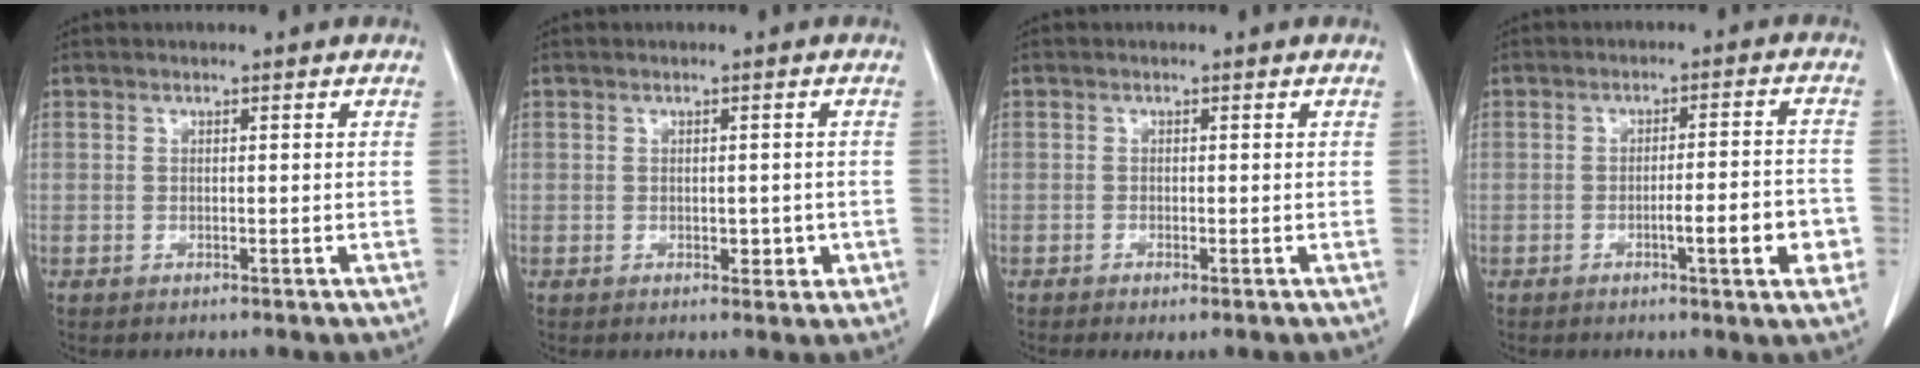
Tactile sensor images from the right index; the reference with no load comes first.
{"total": 2.5, "force": [-0.6, 1.6, 1.9], "torque": [-0.018, 0.005, -0.001]}
{"total": 1.7, "force": [-1.0, 0.4, 1.3], "torque": [-0.018, -0.004, -0.013]}
{"total": 7.6, "force": [-2.7, 0.9, 7.1], "torque": [-0.089, 0.007, -0.032]}